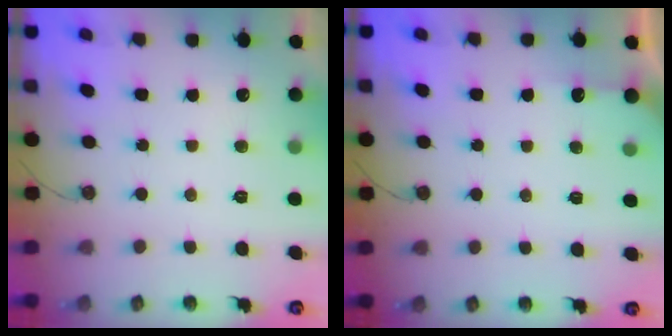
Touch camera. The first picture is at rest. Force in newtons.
{"total": 2.7, "press": 2.7, "slide": 0.2}